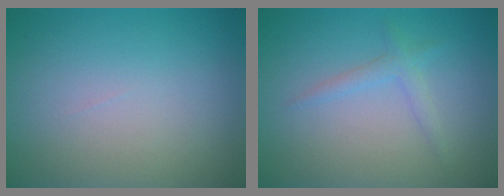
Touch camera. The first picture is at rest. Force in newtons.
{"total": 1.4, "press": 1.4, "slide": 0.0}